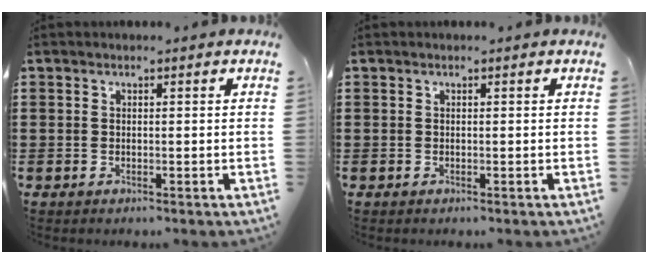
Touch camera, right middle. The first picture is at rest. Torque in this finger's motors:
{"motor_torque": [0.02, -0.02, -0.01, 0.00]}